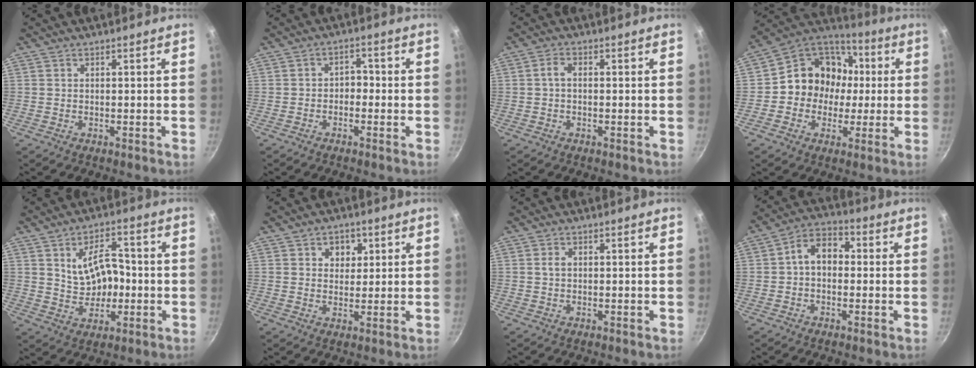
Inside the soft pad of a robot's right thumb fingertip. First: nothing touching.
{"total": 2.9, "force": [-0.8, 2.2, 1.7], "torque": [-0.004, 0.017, -0.023]}
{"total": 2.2, "force": [0.0, 1.3, 1.7], "torque": [-0.031, 0.010, -0.004]}
{"total": 15.5, "force": [-0.3, 13.4, 7.8], "torque": [-0.076, 0.037, -0.011]}
{"total": 9.3, "force": [0.4, 6.2, 6.9], "torque": [-0.077, 0.012, 0.010]}
{"total": 4.6, "force": [1.9, 3.5, 2.4], "torque": [-0.004, -0.006, 0.026]}
{"total": 1.3, "force": [0.1, 1.0, 0.9], "torque": [-0.014, 0.004, 0.001]}
{"total": 7.8, "force": [0.3, 5.5, 5.5], "torque": [-0.072, 0.028, -0.008]}